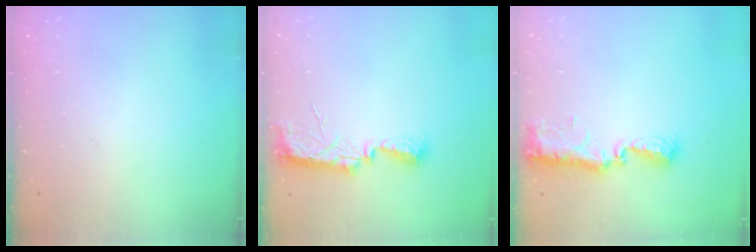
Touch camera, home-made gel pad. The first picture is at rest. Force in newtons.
{"total": 8.5, "press": 8.3, "slide": 2.0}
{"total": 11.2, "press": 10.1, "slide": 4.8}